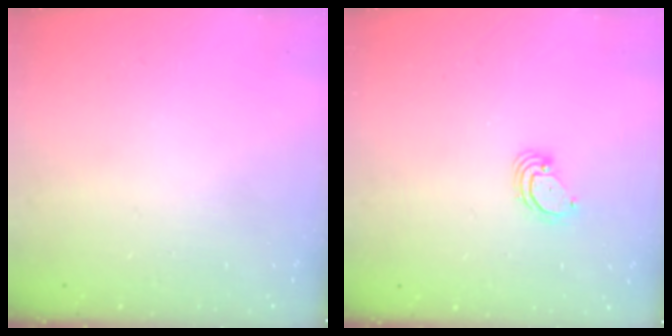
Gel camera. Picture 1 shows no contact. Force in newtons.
{"total": 3.9, "press": 3.9, "slide": 0.2}